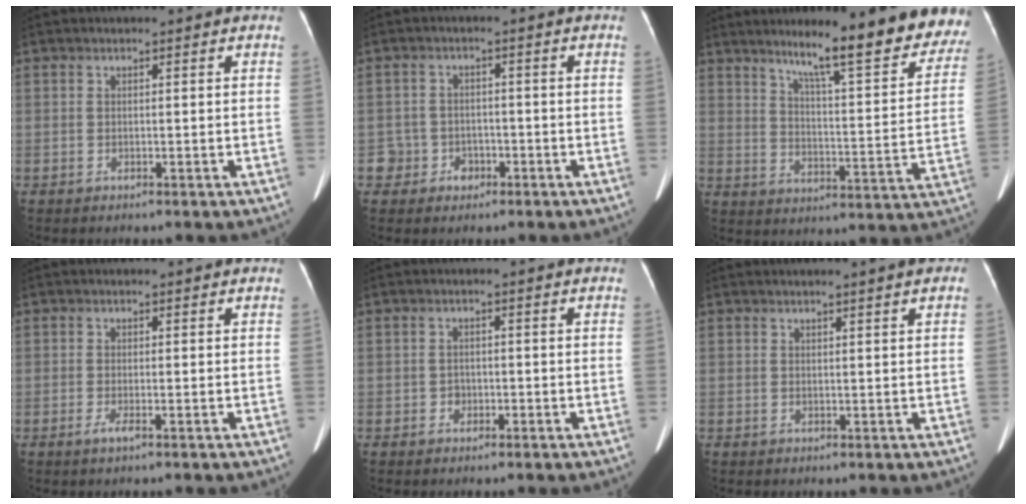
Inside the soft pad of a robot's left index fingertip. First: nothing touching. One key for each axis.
{"total": 3.7, "fx": -1.6, "fy": 3.4, "fz": -0.2, "tx": 0.016, "ty": 0.018, "tz": -0.023}
{"total": 18.7, "fx": 15.4, "fy": 2.0, "fz": 10.4, "tx": -0.123, "ty": -0.022, "tz": 0.202}
{"total": 1.1, "fx": -0.4, "fy": 0.1, "fz": 1.0, "tx": -0.019, "ty": -0.001, "tz": -0.010}
{"total": 1.3, "fx": -0.6, "fy": 1.2, "fz": 0.3, "tx": -0.001, "ty": 0.006, "tz": -0.011}
{"total": 2.9, "fx": 2.0, "fy": 0.0, "fz": 2.1, "tx": -0.028, "ty": 0.010, "tz": 0.022}